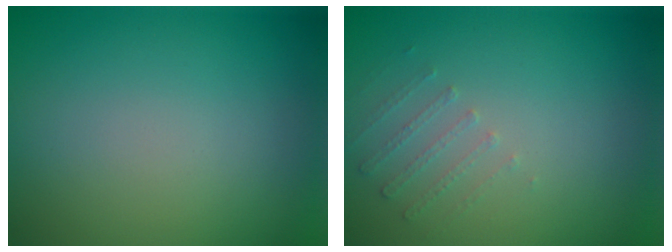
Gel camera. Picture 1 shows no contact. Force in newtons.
{"total": 1.1, "press": 0.7, "slide": 0.8}